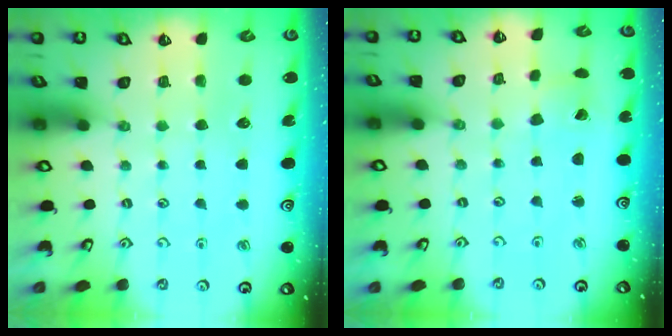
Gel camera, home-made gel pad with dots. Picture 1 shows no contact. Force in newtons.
{"total": 2.3, "press": 2.3, "slide": 0.2}